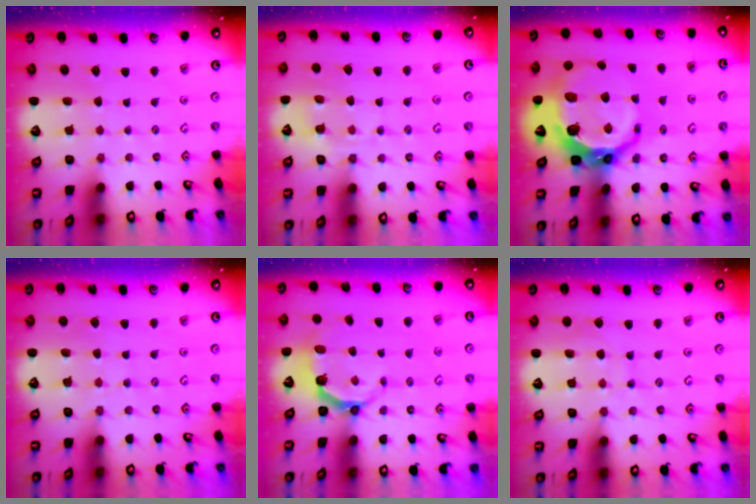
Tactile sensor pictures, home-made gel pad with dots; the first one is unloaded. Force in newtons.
{"total": 6.7, "press": 6.7, "slide": 0.8}
{"total": 16.9, "press": 16.1, "slide": 5.3}
{"total": 4.7, "press": 4.6, "slide": 0.6}
{"total": 4.8, "press": 3.3, "slide": 3.4}
{"total": 7.9, "press": 7.9, "slide": 0.5}